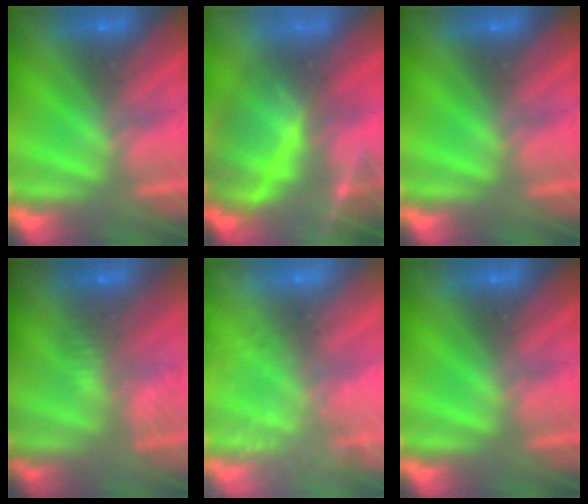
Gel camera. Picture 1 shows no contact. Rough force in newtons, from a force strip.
{"total": 7.1}
{"total": 0.0}
{"total": 2.6}
{"total": 2.4}
{"total": 0.0}